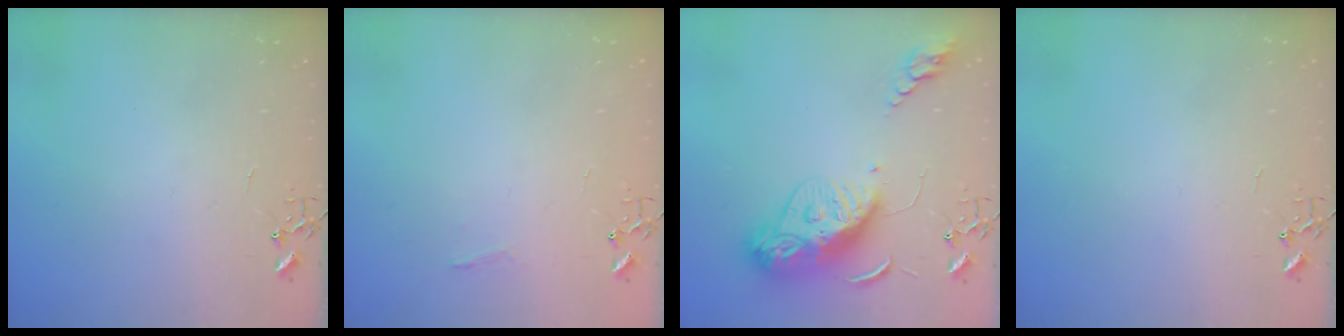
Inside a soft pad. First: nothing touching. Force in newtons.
{"total": 4.8, "press": 4.8, "slide": 0.6}
{"total": 14.4, "press": 14.4, "slide": 1.3}
{"total": 0.0}